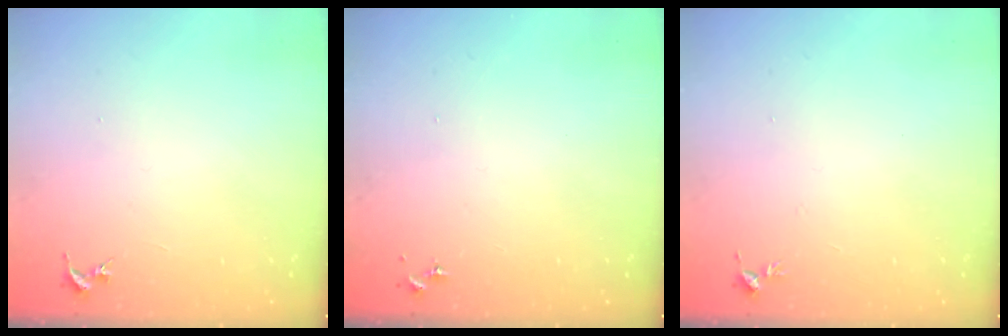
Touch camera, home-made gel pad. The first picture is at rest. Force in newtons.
{"total": 0.0}
{"total": 3.4, "press": 3.3, "slide": 0.5}